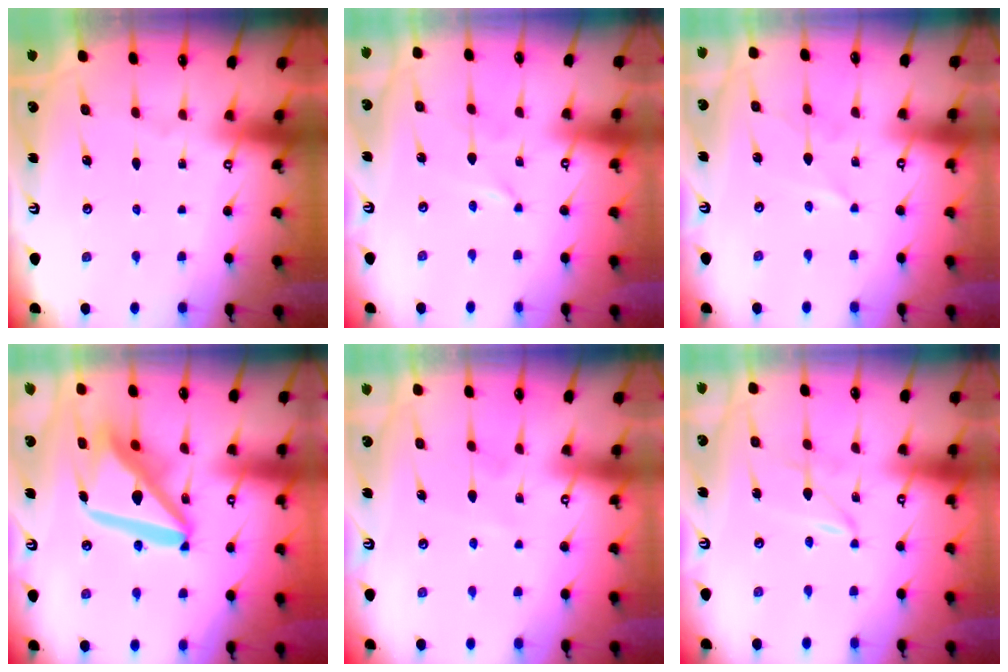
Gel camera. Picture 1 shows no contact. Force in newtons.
{"total": 0.0}
{"total": 2.4, "press": 2.4, "slide": 0.3}
{"total": 17.1, "press": 17.0, "slide": 2.1}
{"total": 3.5, "press": 3.5, "slide": 0.4}
{"total": 2.0, "press": 2.0, "slide": 0.2}